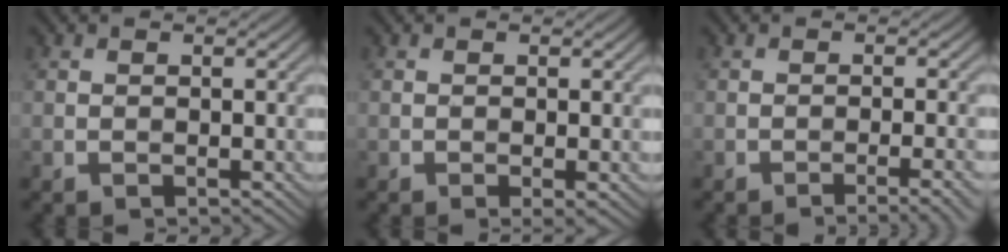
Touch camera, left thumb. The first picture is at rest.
{"total": 0.7, "force": [0.0, 0.2, 0.7], "torque": [-0.012, -0.003, 0.000]}
{"total": 2.4, "force": [-1.4, -0.1, 1.9], "torque": [-0.026, 0.009, -0.034]}